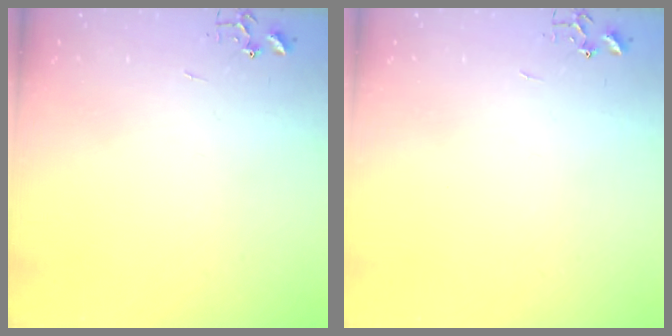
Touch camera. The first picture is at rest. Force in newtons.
{"total": 0.0}